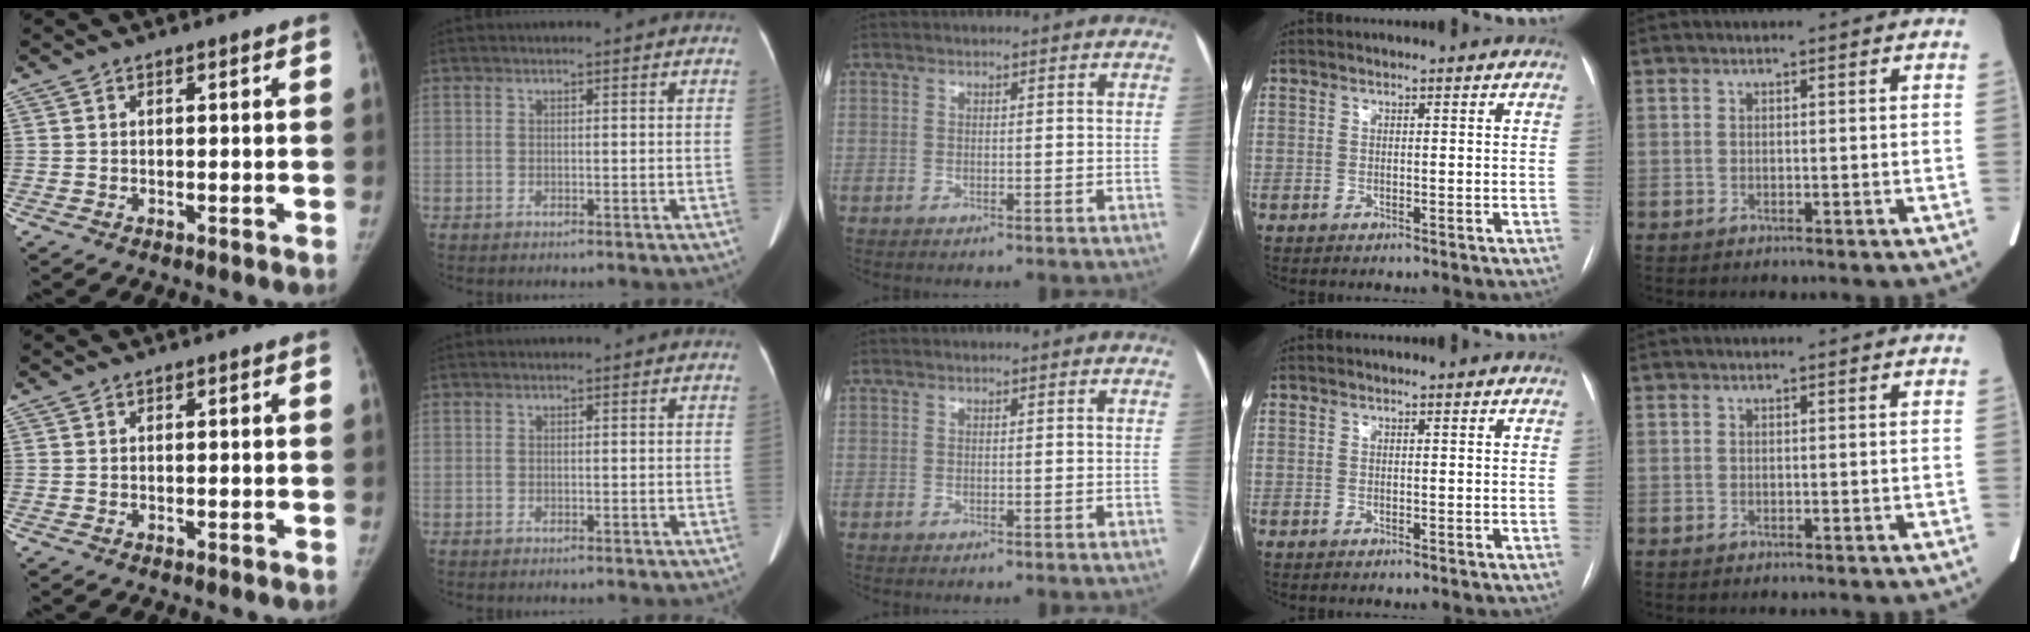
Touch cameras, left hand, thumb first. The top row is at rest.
{}